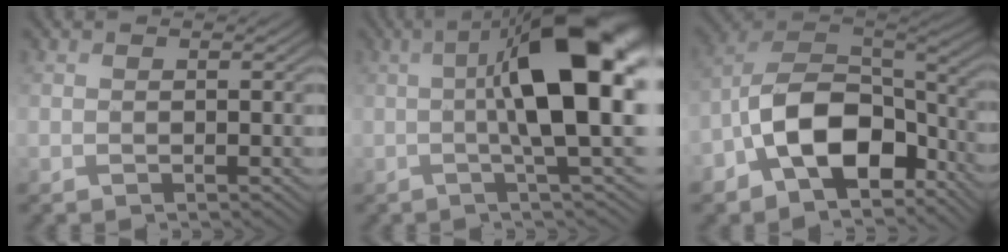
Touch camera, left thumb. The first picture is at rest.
{"total": 12.3, "force": [1.0, 2.9, 11.9], "torque": [-0.185, 0.012, 0.014]}
{"total": 13.4, "force": [-6.1, 8.0, 8.9], "torque": [-0.177, -0.013, -0.133]}